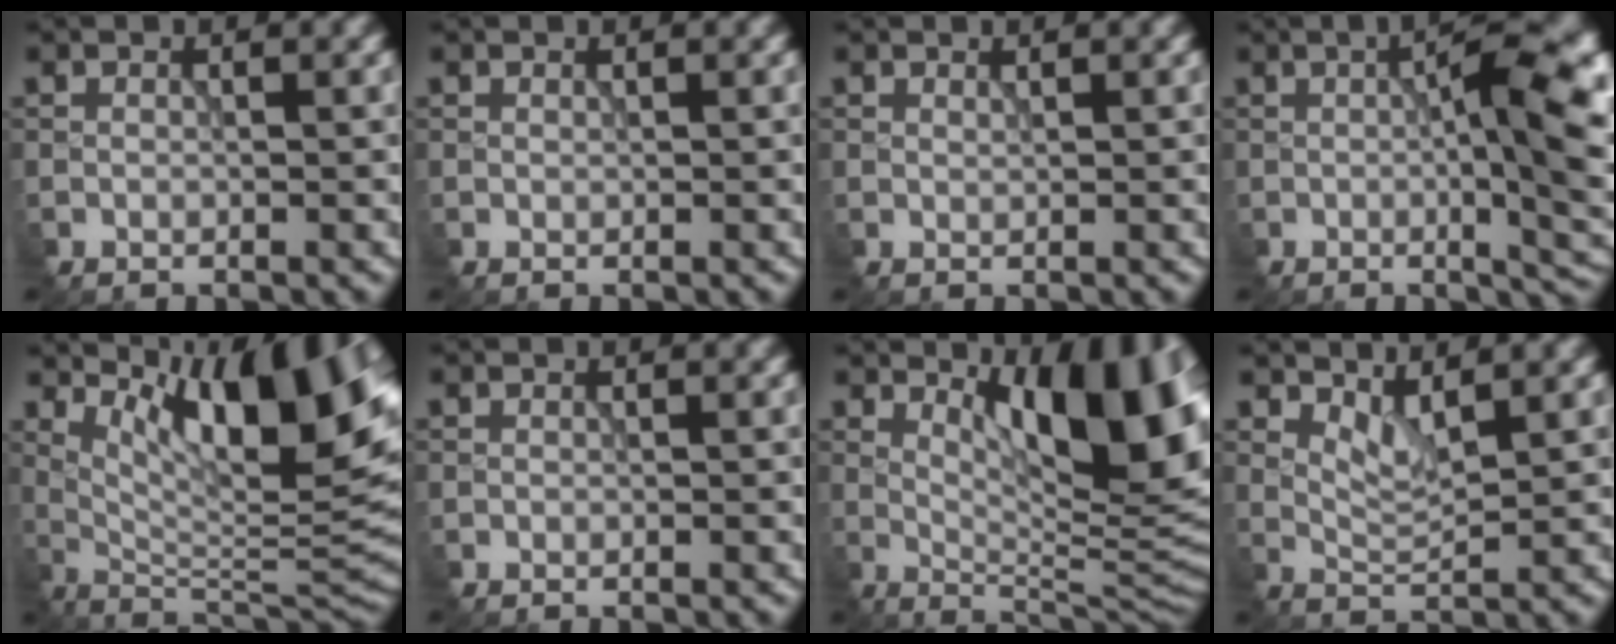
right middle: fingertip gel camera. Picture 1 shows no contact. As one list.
[{"total": 0.0}, {"total": 0.5, "force": [0.5, 0.1, -0.1], "torque": [0.003, 0.000, 0.011]}, {"total": 11.6, "force": [0.2, 3.5, 11.1], "torque": [-0.132, -0.002, 0.008]}, {"total": 12.9, "force": [5.8, 3.6, 11.0], "torque": [-0.165, -0.003, 0.106]}, {"total": 0.0}, {"total": 11.7, "force": [3.9, 4.0, 10.3], "torque": [-0.131, -0.006, 0.065]}, {"total": 1.9, "force": [1.5, 0.5, 1.1], "torque": [-0.029, -0.012, 0.036]}]